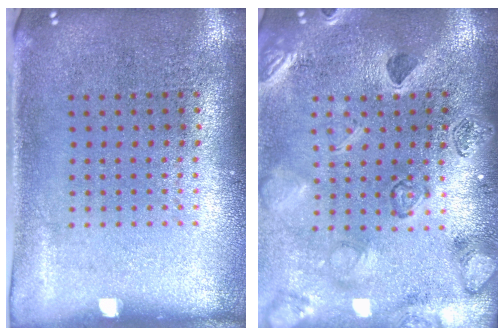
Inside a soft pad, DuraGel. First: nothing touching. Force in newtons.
{"total": 2.4, "press": 2.4, "slide": 0.3}